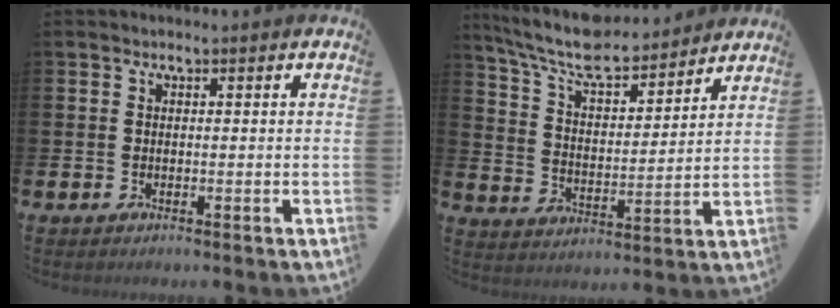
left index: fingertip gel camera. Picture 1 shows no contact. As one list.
[{"total": 8.8, "force": [8.1, 1.8, 2.8], "torque": [-0.088, -0.056, 0.141]}]